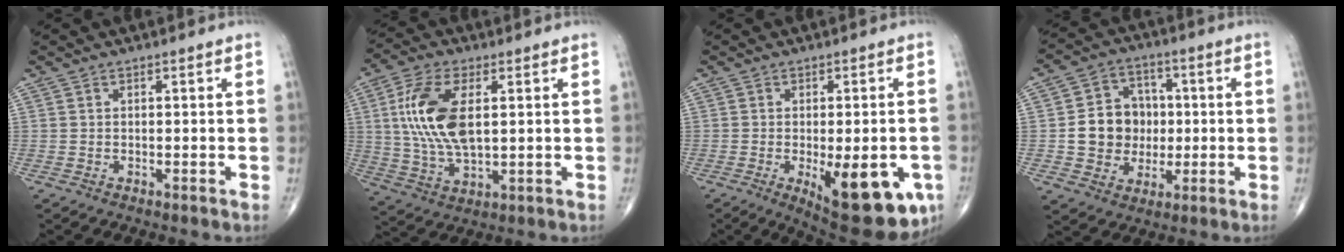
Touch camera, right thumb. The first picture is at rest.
{"total": 14.2, "force": [2.6, 6.8, 12.2], "torque": [-0.249, -0.005, 0.054]}
{"total": 17.0, "force": [-5.6, 6.5, 14.7], "torque": [-0.149, -0.008, -0.057]}
{"total": 11.1, "force": [-0.3, 9.8, 5.3], "torque": [-0.046, 0.017, -0.004]}